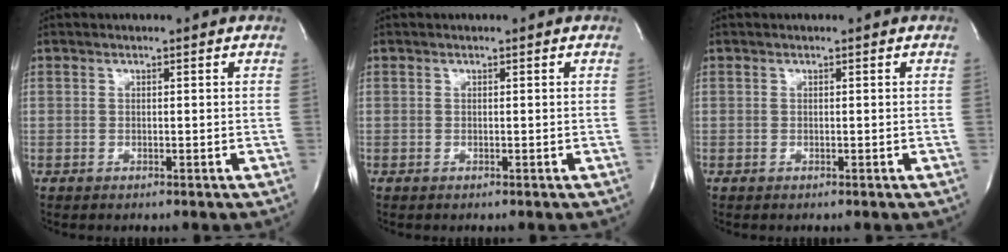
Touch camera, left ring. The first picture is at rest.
{"total": 0.0}
{"total": 0.0}